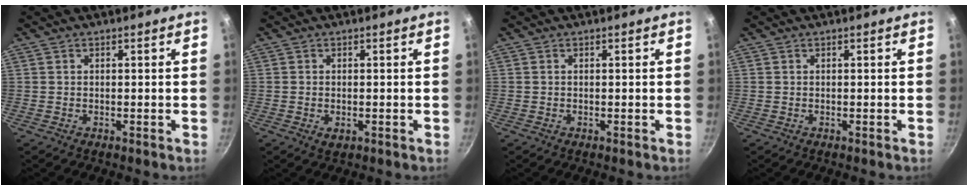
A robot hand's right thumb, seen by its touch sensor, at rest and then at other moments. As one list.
[{"total": 1.8, "force": [-0.4, 1.1, 1.4], "torque": [-0.023, -0.004, -0.006]}, {"total": 0.0}, {"total": 0.0}]